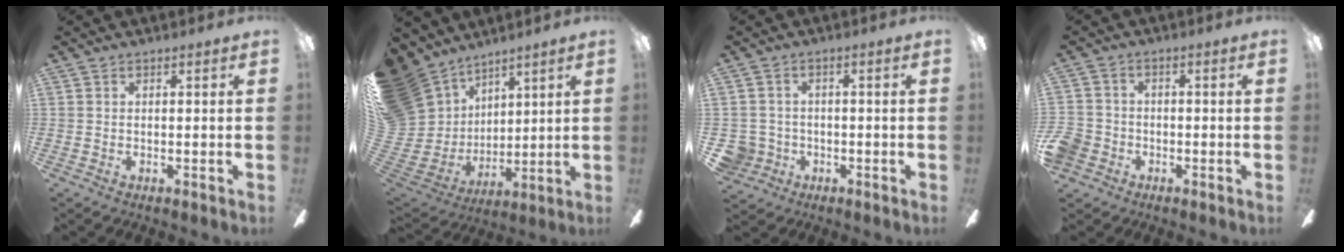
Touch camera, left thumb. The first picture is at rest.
{"total": 19.1, "force": [8.8, 15.4, 7.1], "torque": [-0.192, -0.062, 0.191]}
{"total": 4.8, "force": [-1.2, 4.6, 0.7], "torque": [-0.041, 0.006, -0.023]}
{"total": 5.3, "force": [-2.2, 4.5, 1.6], "torque": [-0.055, 0.015, -0.044]}